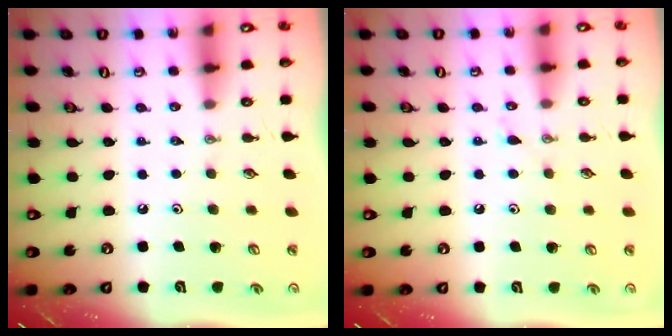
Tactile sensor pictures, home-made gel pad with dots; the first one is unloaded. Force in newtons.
{"total": 5.0, "press": 4.9, "slide": 0.6}